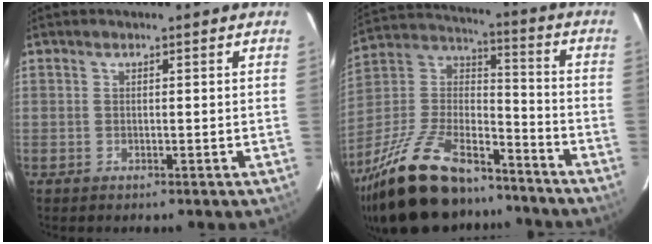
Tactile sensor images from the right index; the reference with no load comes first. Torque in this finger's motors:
{"motor_torque": [1.07, -1.07, 0.96, 0.21]}